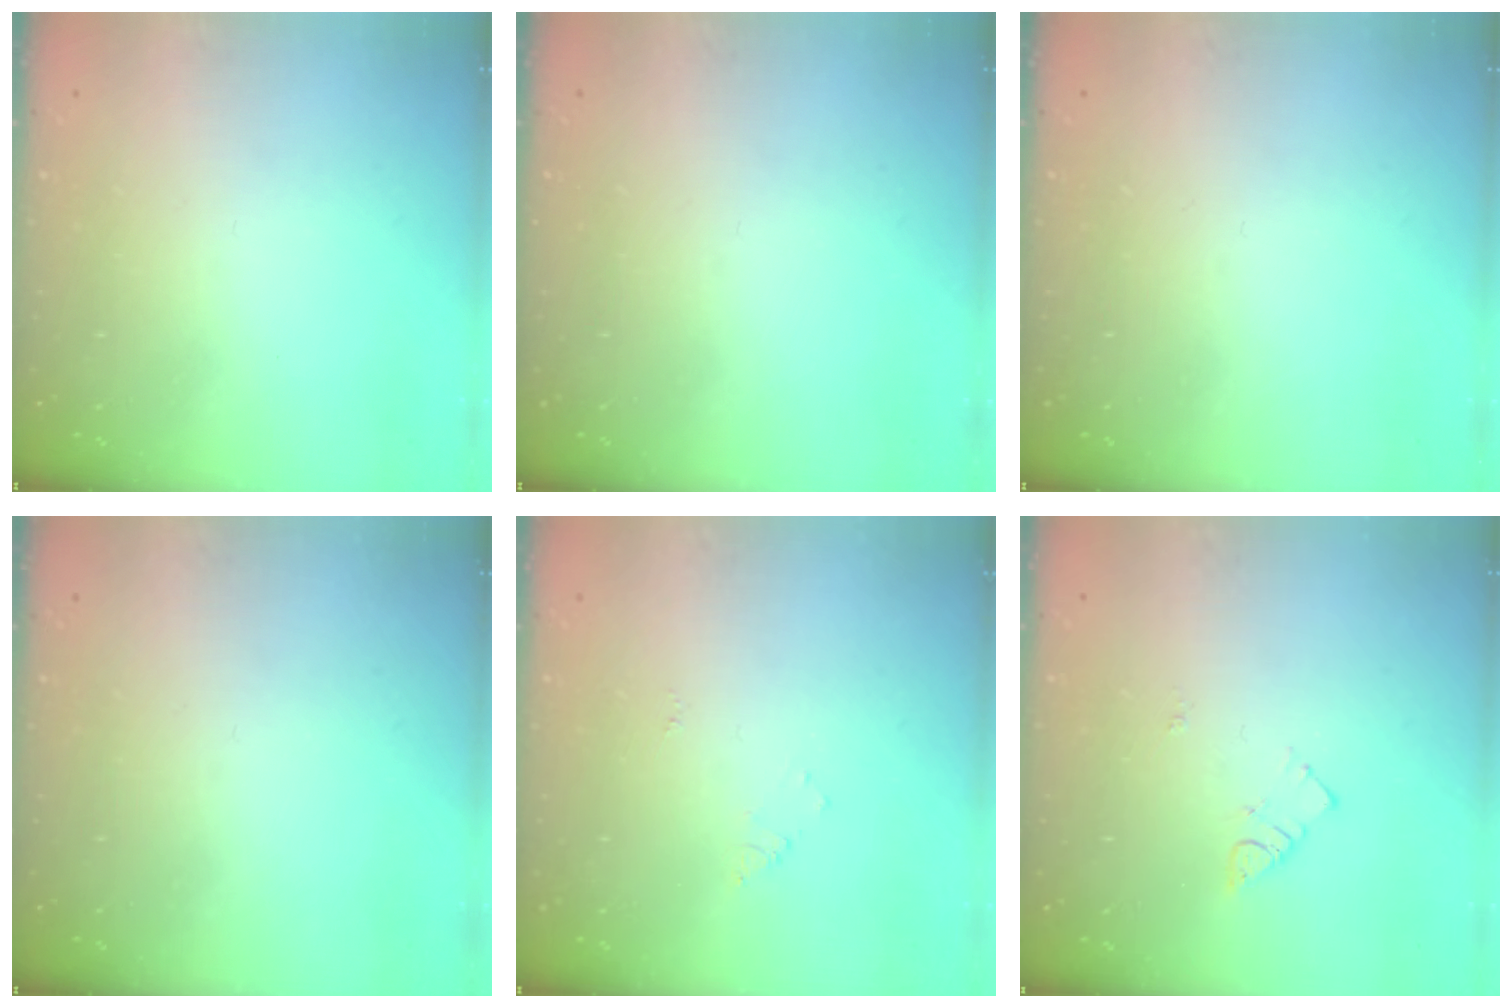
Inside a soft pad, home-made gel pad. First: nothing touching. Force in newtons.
{"total": 0.0}
{"total": 0.0}
{"total": 0.0}
{"total": 4.7, "press": 4.7, "slide": 0.6}
{"total": 3.9, "press": 3.8, "slide": 0.5}